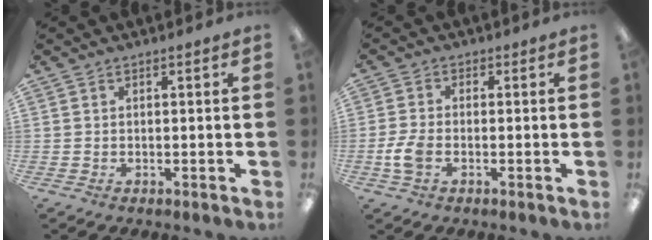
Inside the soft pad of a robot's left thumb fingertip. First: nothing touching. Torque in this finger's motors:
{"motor_torque": [-0.52, 0.57, 0.02, 0.01, 0.03]}